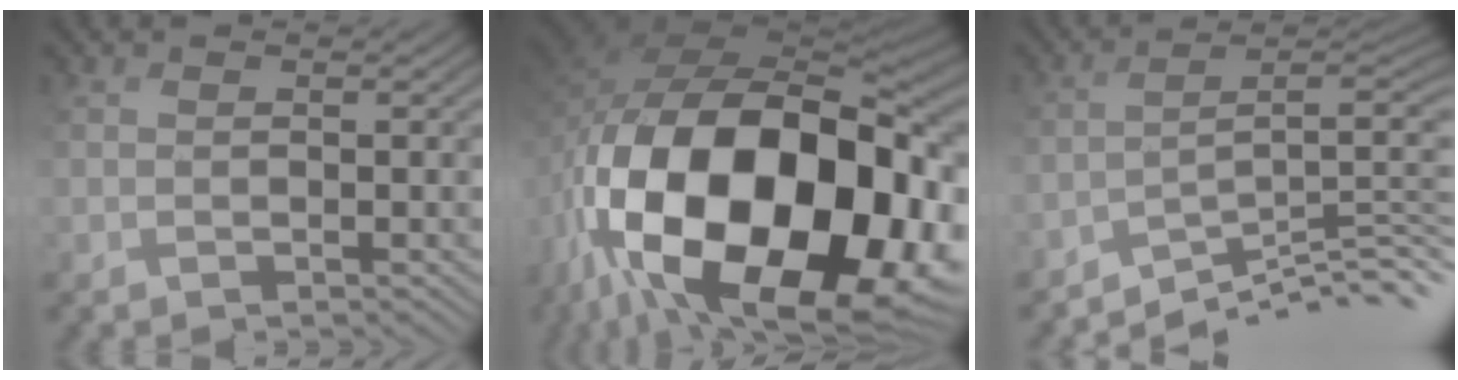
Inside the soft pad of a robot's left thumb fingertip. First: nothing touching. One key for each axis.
{"total": 21.2, "fx": -6.1, "fy": 12.2, "fz": 16.2, "tx": -0.355, "ty": -0.056, "tz": -0.062}
{"total": 9.5, "fx": -7.2, "fy": 2.1, "fz": 5.8, "tx": -0.087, "ty": 0.002, "tz": -0.109}